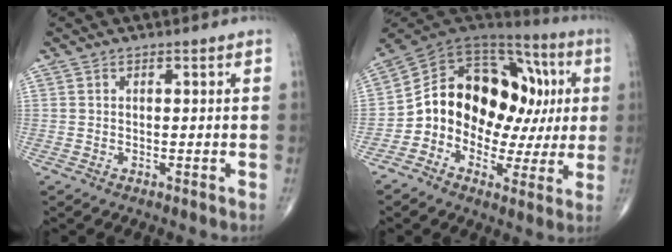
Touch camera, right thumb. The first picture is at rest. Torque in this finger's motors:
{"motor_torque": [2.39, 2.62, 0.93, -0.85, 0.45]}